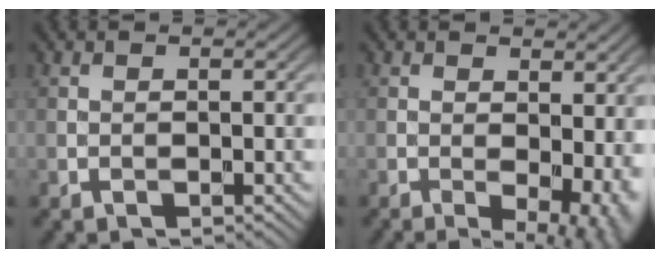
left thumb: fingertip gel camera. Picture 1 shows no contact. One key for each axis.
{"total": 7.7, "fx": -0.7, "fy": 3.6, "fz": 6.8, "tx": -0.083, "ty": -0.009, "tz": 0.002}